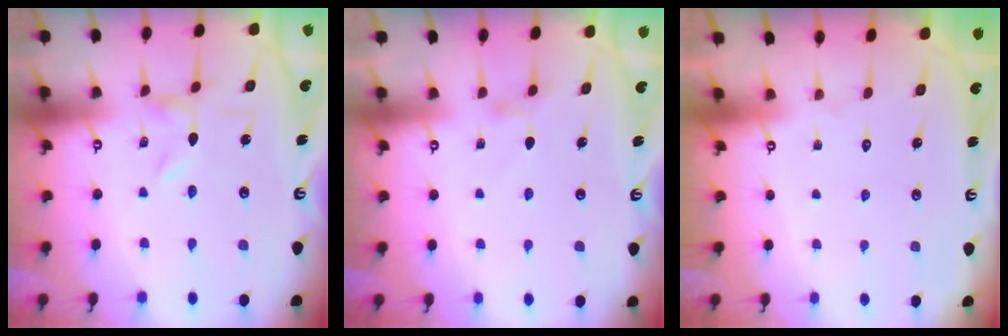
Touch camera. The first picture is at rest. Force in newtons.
{"total": 2.4, "press": 2.4, "slide": 0.4}
{"total": 1.7, "press": 1.7, "slide": 0.1}